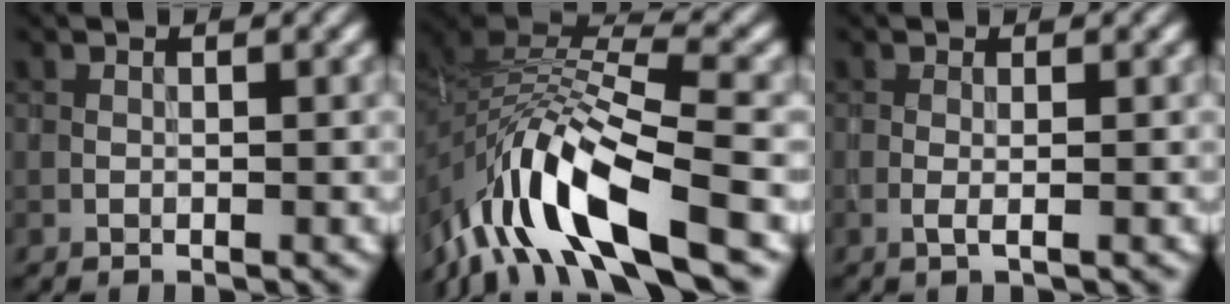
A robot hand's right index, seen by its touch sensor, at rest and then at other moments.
{"total": 11.3, "force": [-6.2, 3.5, 8.7], "torque": [-0.167, 0.012, -0.115]}
{"total": 1.0, "force": [-0.2, 0.1, 1.0], "torque": [-0.021, -0.003, -0.004]}